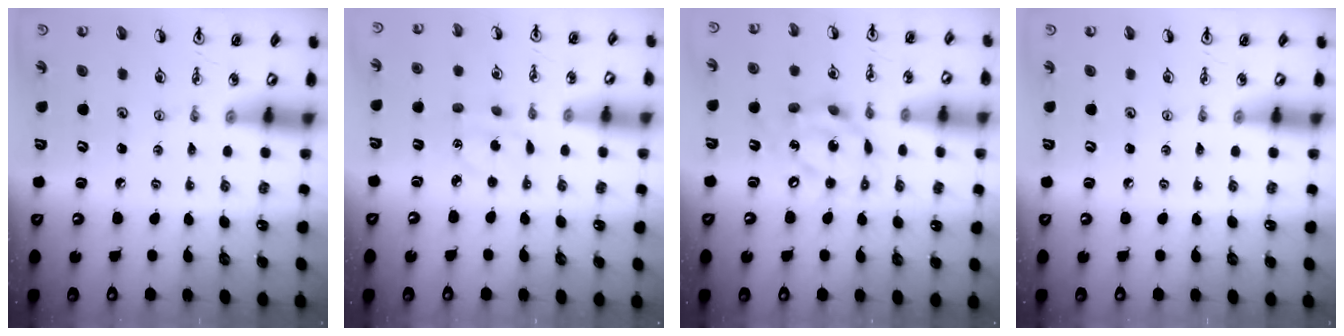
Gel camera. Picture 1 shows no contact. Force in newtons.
{"total": 3.0, "press": 2.9, "slide": 0.8}
{"total": 13.7, "press": 13.6, "slide": 1.3}
{"total": 0.0}